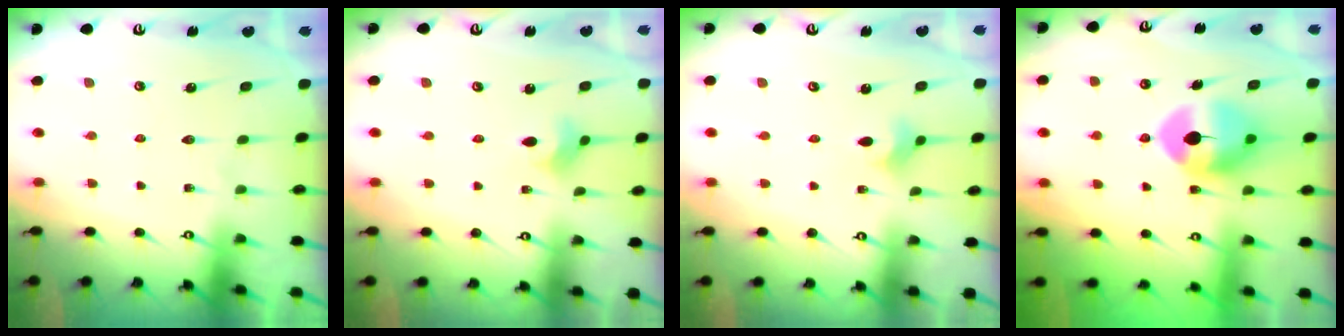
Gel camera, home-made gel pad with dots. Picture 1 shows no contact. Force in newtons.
{"total": 2.8, "press": 2.7, "slide": 0.6}
{"total": 2.2, "press": 2.2, "slide": 0.5}
{"total": 10.5, "press": 10.4, "slide": 1.0}